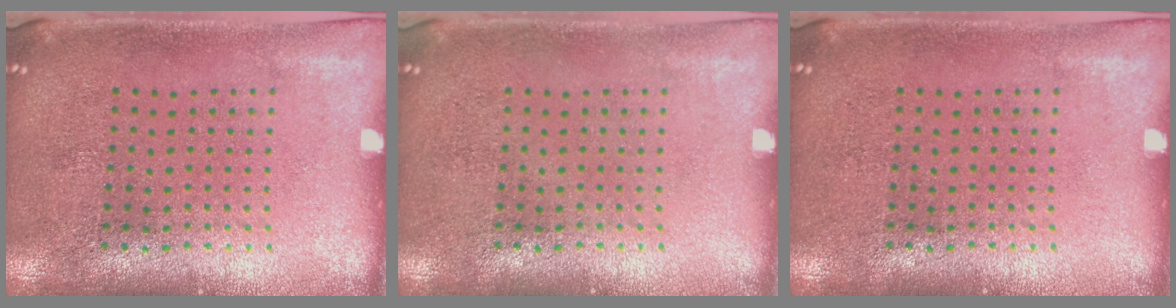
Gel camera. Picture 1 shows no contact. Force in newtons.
{"total": 0.0}
{"total": 0.0}